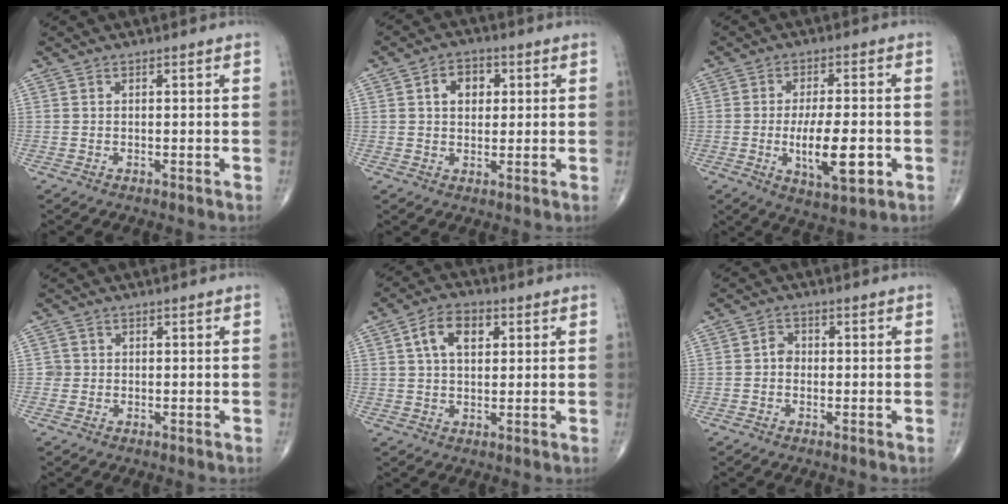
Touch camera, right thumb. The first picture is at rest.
{"total": 5.7, "force": [1.5, 4.2, 3.7], "torque": [-0.030, 0.004, 0.019]}
{"total": 11.3, "force": [-2.6, 4.0, 10.2], "torque": [-0.163, -0.001, -0.037]}
{"total": 1.3, "force": [-0.1, 1.3, 0.0], "torque": [0.010, 0.006, -0.004]}
{"total": 7.5, "force": [2.4, 4.6, 5.5], "torque": [-0.079, 0.006, 0.037]}
{"total": 2.0, "force": [-0.3, 1.7, 1.0], "torque": [-0.005, 0.006, -0.013]}